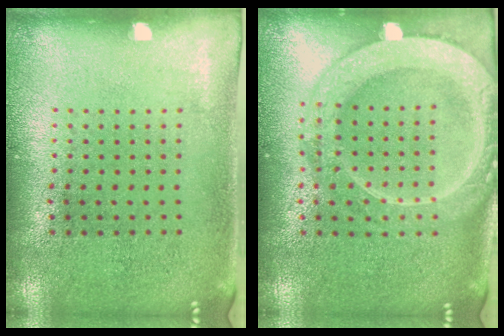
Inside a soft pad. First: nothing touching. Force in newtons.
{"total": 2.7, "press": 2.7, "slide": 0.3}